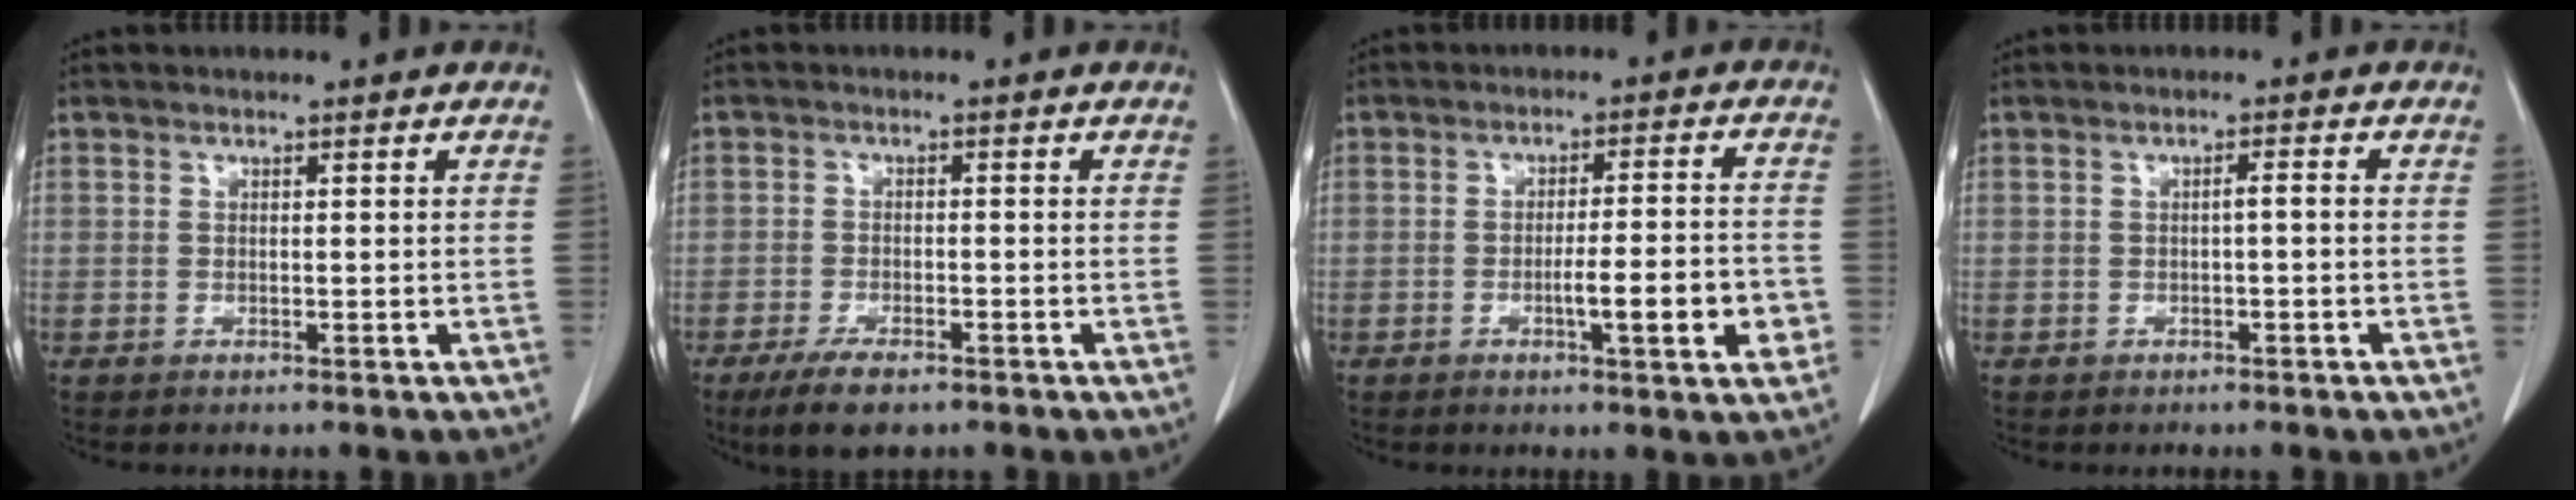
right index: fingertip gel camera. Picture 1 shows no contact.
{"total": 5.7, "force": [-3.9, 2.0, 3.5], "torque": [-0.067, -0.008, -0.066]}
{"total": 8.1, "force": [-2.4, 0.8, 7.7], "torque": [-0.105, 0.003, -0.031]}
{"total": 1.2, "force": [-0.3, 0.1, 1.2], "torque": [-0.019, 0.003, -0.003]}